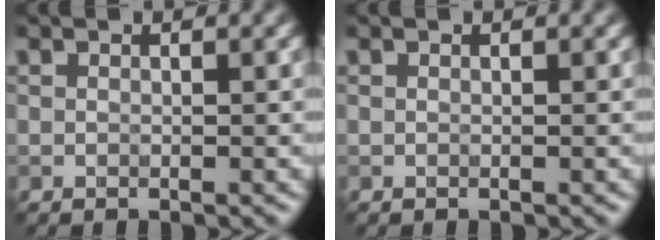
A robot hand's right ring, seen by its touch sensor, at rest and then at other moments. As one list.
[{"total": 0.0}]